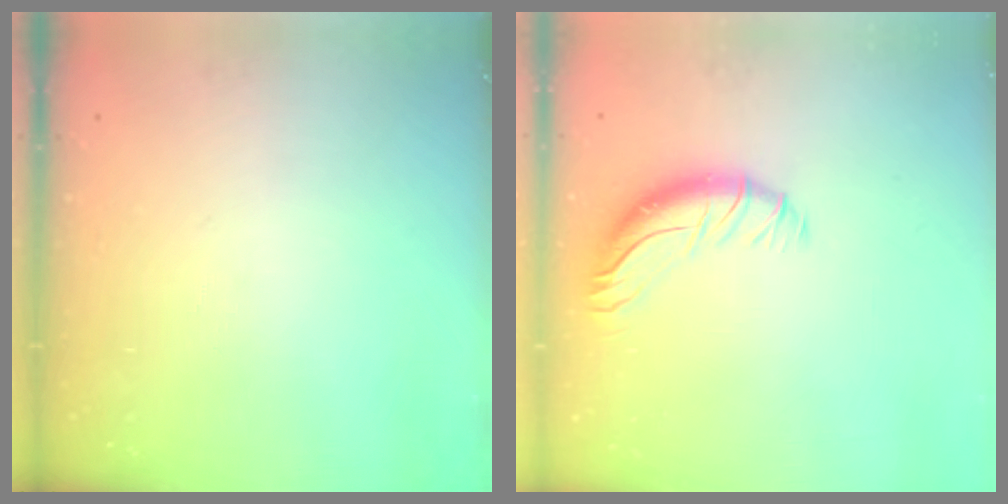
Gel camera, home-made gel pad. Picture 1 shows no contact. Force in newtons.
{"total": 10.4, "press": 10.1, "slide": 2.2}